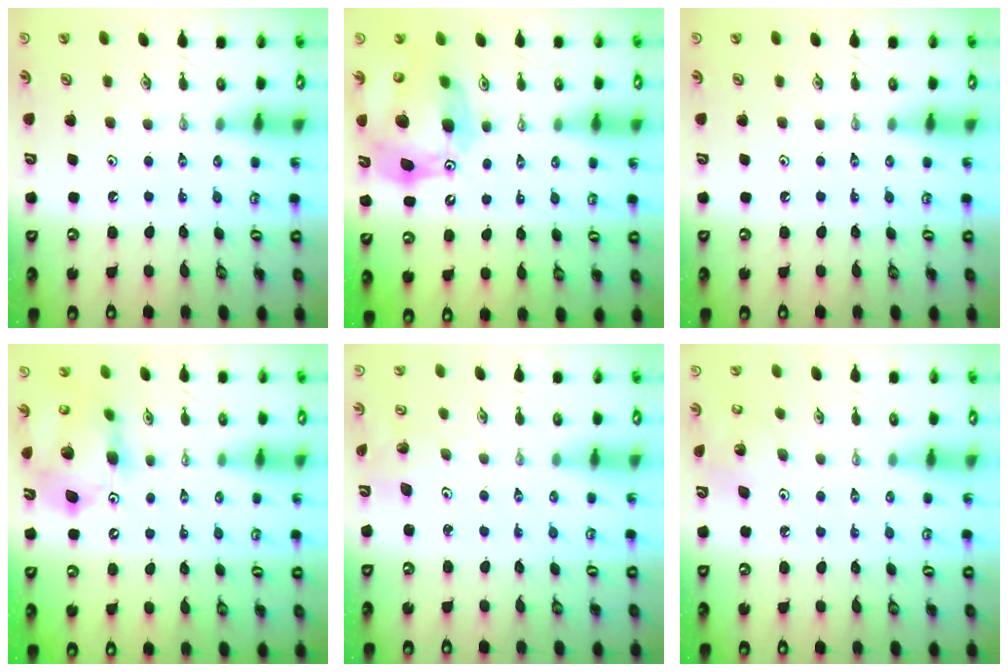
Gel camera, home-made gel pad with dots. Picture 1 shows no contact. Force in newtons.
{"total": 17.3, "press": 17.1, "slide": 2.9}
{"total": 0.0}
{"total": 15.2, "press": 15.1, "slide": 1.8}
{"total": 2.0, "press": 2.0, "slide": 0.1}
{"total": 4.4, "press": 4.4, "slide": 0.2}